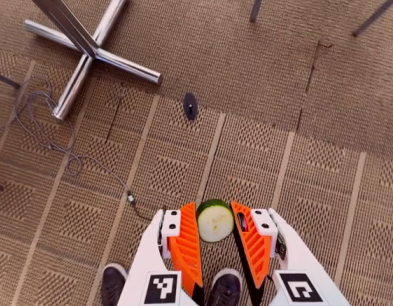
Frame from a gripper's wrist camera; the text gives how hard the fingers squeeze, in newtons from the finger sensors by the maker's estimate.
{"total": 7.2, "left": 6.9, "right": 7.5}